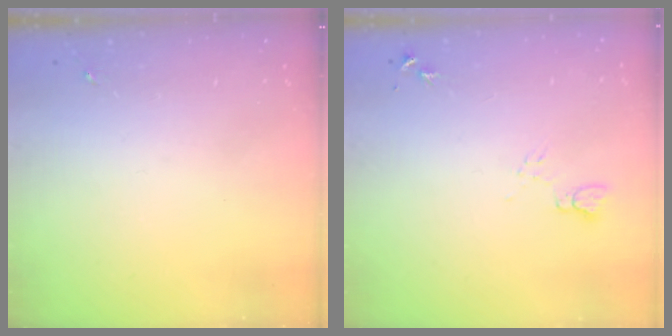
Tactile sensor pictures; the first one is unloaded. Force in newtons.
{"total": 5.9, "press": 5.8, "slide": 0.6}